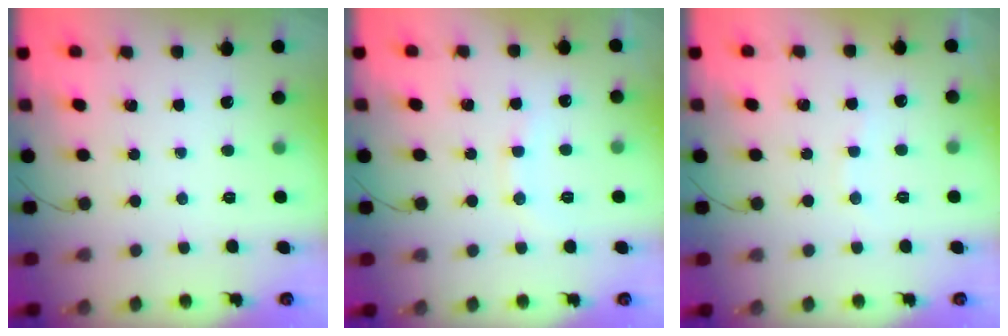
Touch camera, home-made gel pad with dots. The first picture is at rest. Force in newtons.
{"total": 7.5, "press": 7.4, "slide": 1.1}
{"total": 5.7, "press": 5.7, "slide": 0.9}